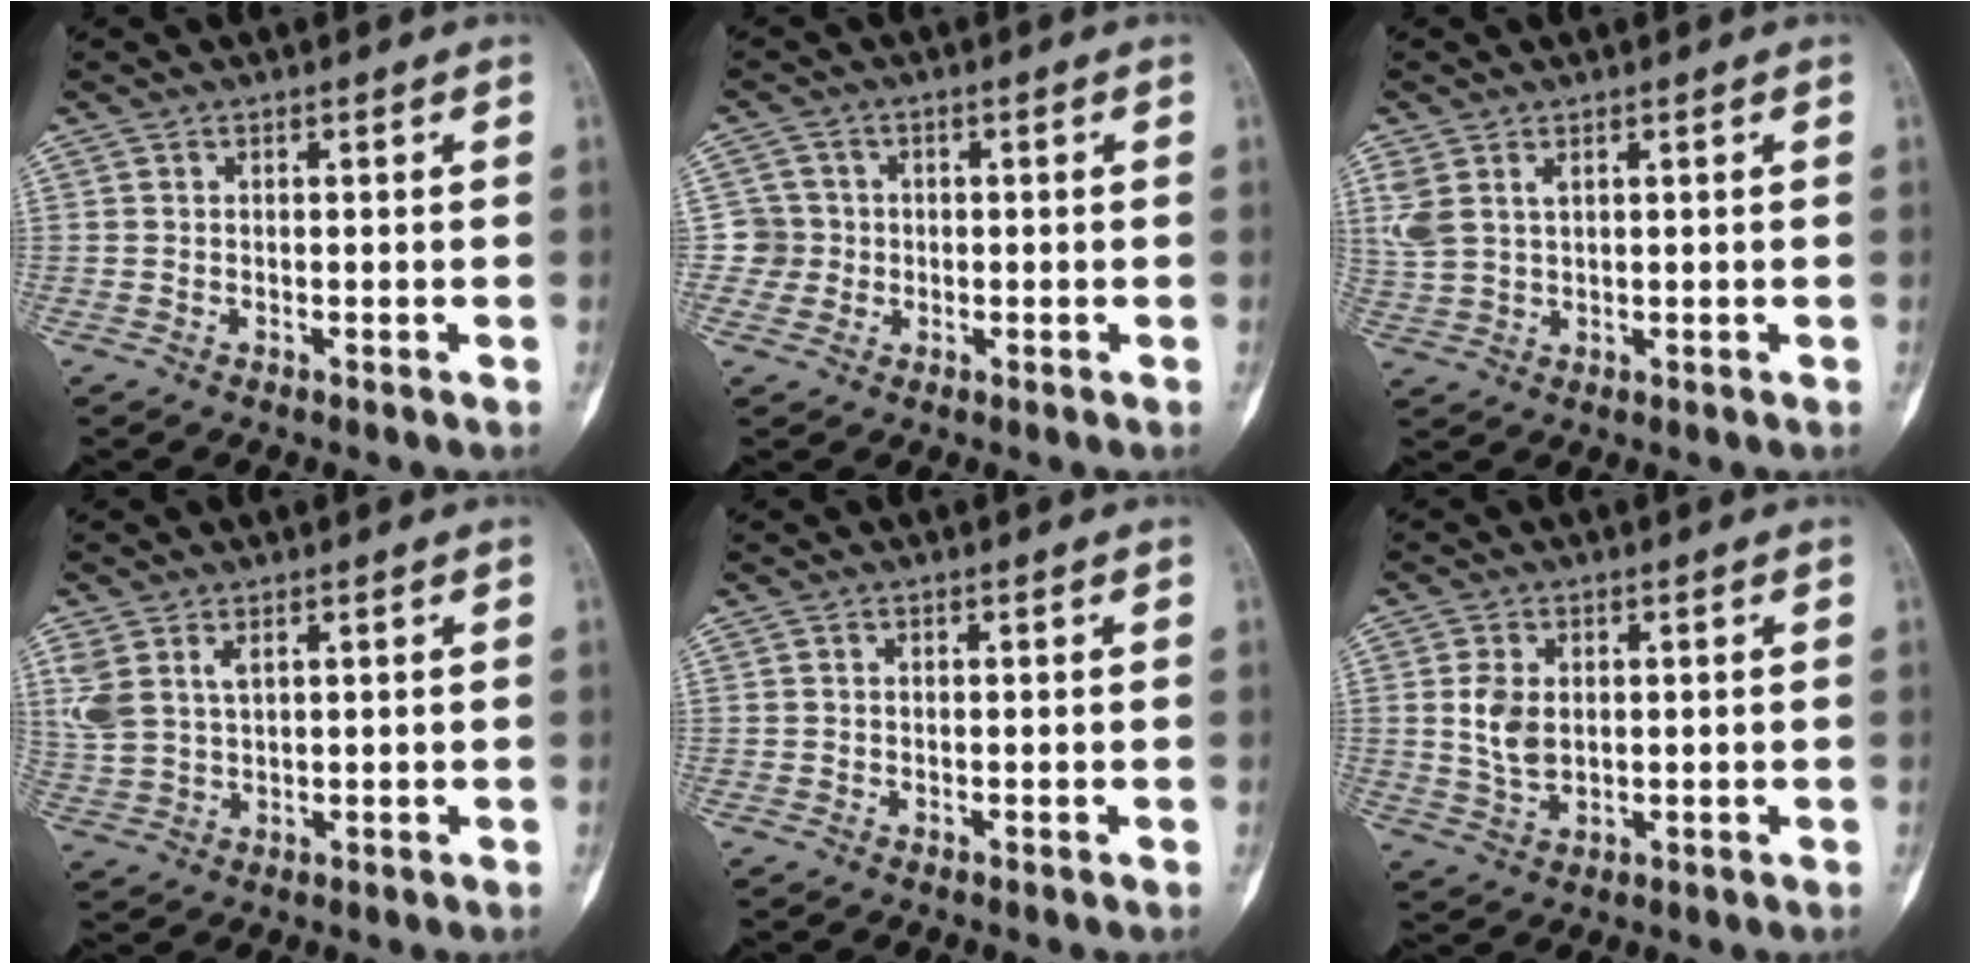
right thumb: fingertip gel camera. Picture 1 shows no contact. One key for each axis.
{"total": 3.9, "fx": -0.4, "fy": 3.8, "fz": -0.3, "tx": 0.033, "ty": 0.011, "tz": -0.014}
{"total": 5.0, "fx": 2.1, "fy": 2.8, "fz": 3.5, "tx": -0.089, "ty": 0.002, "tz": 0.054}
{"total": 6.4, "fx": 2.8, "fy": 3.6, "fz": 4.5, "tx": -0.107, "ty": -0.001, "tz": 0.068}
{"total": 0.0}
{"total": 5.9, "fx": 0.8, "fy": 3.8, "fz": 4.5, "tx": -0.084, "ty": -0.006, "tz": 0.024}